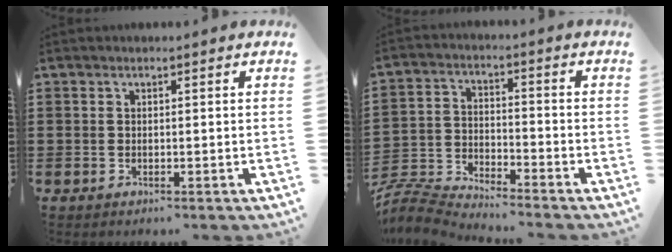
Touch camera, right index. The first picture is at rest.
{"total": 6.0, "force": [-6.0, 0.3, 0.4], "torque": [-0.038, -0.004, -0.129]}